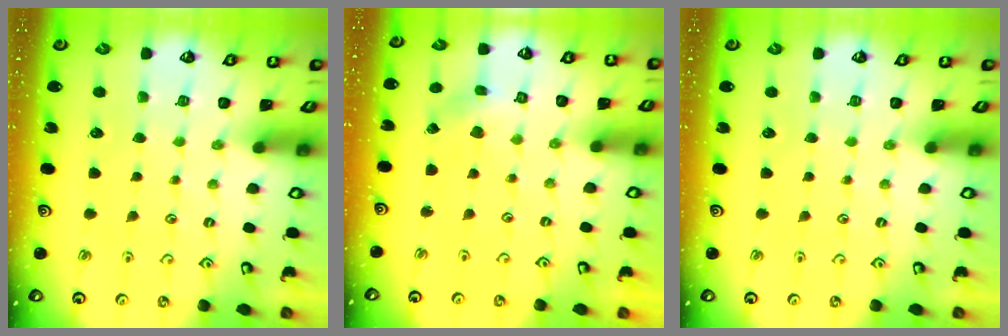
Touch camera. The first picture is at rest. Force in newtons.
{"total": 2.3, "press": 2.3, "slide": 0.2}
{"total": 0.0}